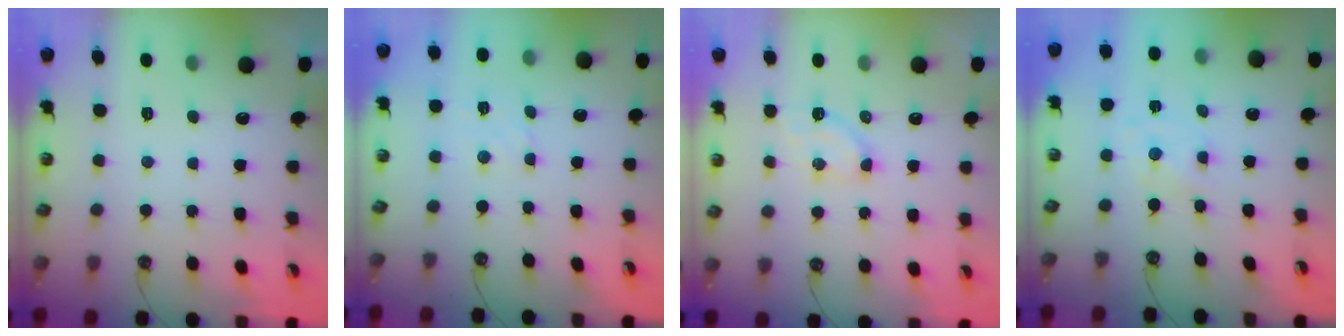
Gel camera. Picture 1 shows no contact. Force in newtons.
{"total": 2.5, "press": 2.4, "slide": 0.5}
{"total": 5.1, "press": 5.1, "slide": 0.6}
{"total": 1.5, "press": 1.4, "slide": 0.3}